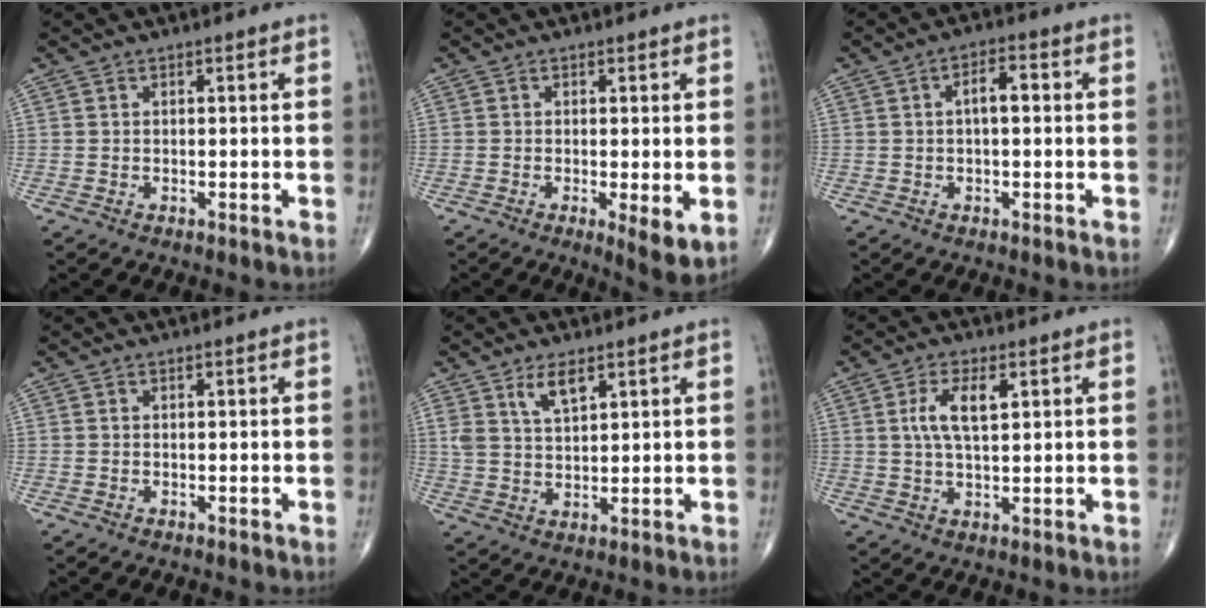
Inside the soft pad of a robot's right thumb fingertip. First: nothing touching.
{"total": 5.2, "force": [-0.9, 1.3, 4.9], "torque": [-0.075, -0.017, -0.016]}
{"total": 4.1, "force": [0.4, 1.8, 3.7], "torque": [-0.055, 0.014, 0.002]}
{"total": 0.0}
{"total": 5.2, "force": [3.2, 2.1, 3.6], "torque": [-0.060, -0.020, 0.064]}
{"total": 6.5, "force": [1.9, 2.7, 5.6], "torque": [-0.114, -0.002, 0.037]}